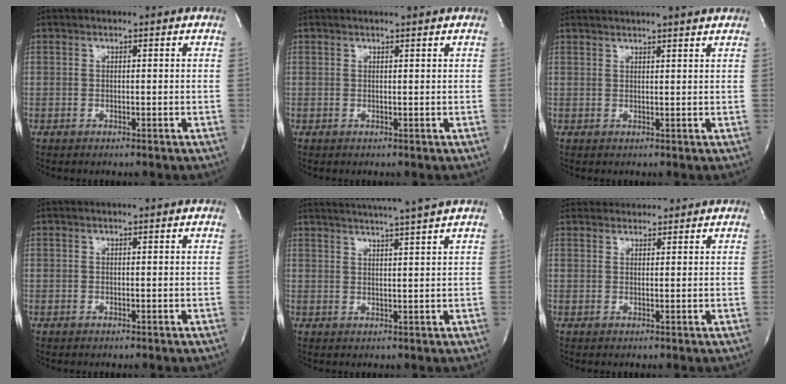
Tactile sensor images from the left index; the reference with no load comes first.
{"total": 1.1, "force": [1.0, -0.3, 0.3], "torque": [-0.012, -0.002, 0.017]}
{"total": 8.5, "force": [7.6, 0.0, 3.9], "torque": [-0.065, 0.027, 0.092]}
{"total": 0.6, "force": [0.5, -0.1, 0.2], "torque": [-0.005, 0.001, 0.009]}
{"total": 9.8, "force": [8.6, -1.9, 4.4], "torque": [-0.072, -0.003, 0.115]}
{"total": 4.4, "force": [4.2, 1.0, 0.1], "torque": [-0.001, 0.030, 0.067]}